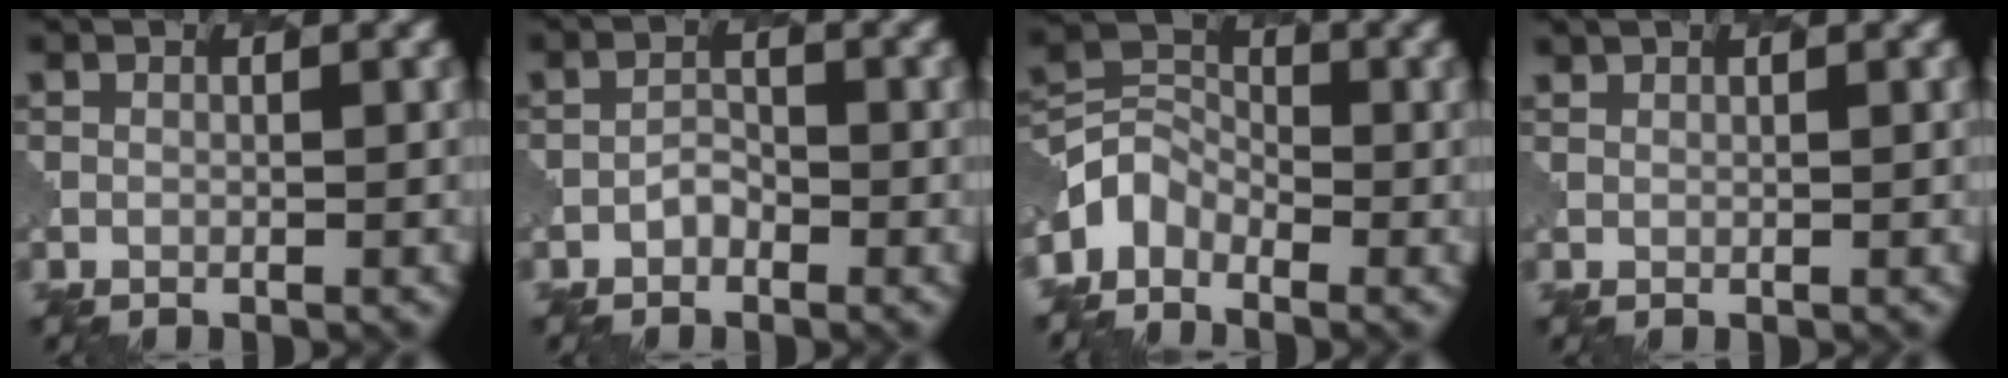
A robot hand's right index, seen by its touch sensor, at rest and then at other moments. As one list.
[{"total": 0.9, "force": [-0.5, 0.6, 0.4], "torque": [-0.006, 0.005, -0.012]}, {"total": 3.2, "force": [-2.3, 2.1, 0.8], "torque": [-0.013, 0.004, -0.057]}, {"total": 0.8, "force": [0.8, 0.1, 0.2], "torque": [-0.003, 0.000, 0.016]}]